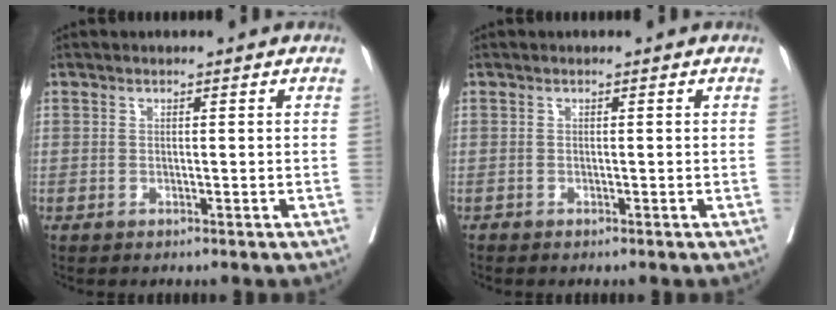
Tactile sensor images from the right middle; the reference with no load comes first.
{"total": 0.0}